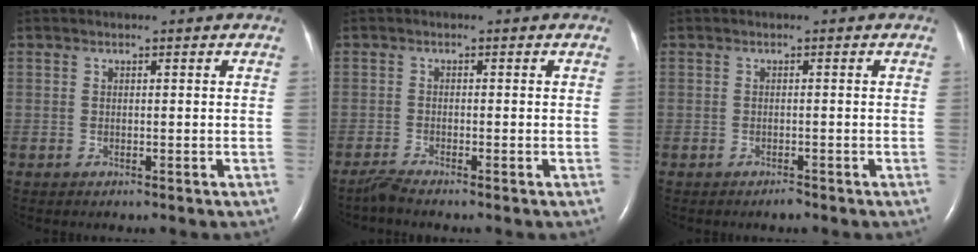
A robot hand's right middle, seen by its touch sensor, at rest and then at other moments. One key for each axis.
{"total": 1.7, "fx": -1.5, "fy": -0.3, "fz": 0.5, "tx": -0.021, "ty": -0.007, "tz": -0.034}
{"total": 0.8, "fx": -0.7, "fy": 0.0, "fz": 0.3, "tx": -0.011, "ty": -0.003, "tz": -0.007}